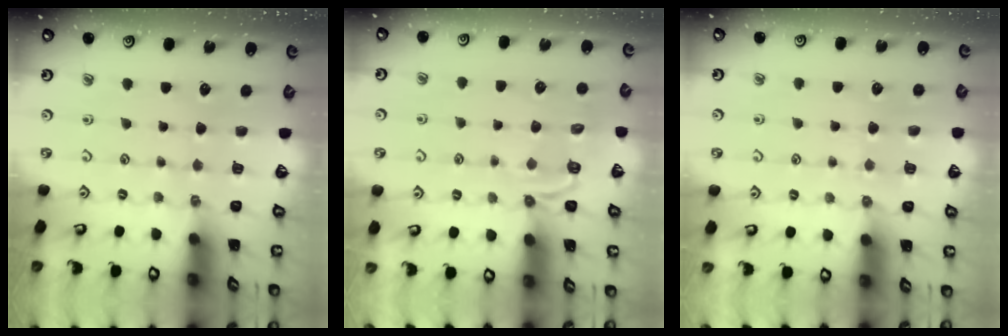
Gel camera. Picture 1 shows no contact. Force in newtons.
{"total": 5.5, "press": 5.1, "slide": 1.9}
{"total": 3.4, "press": 3.3, "slide": 0.5}